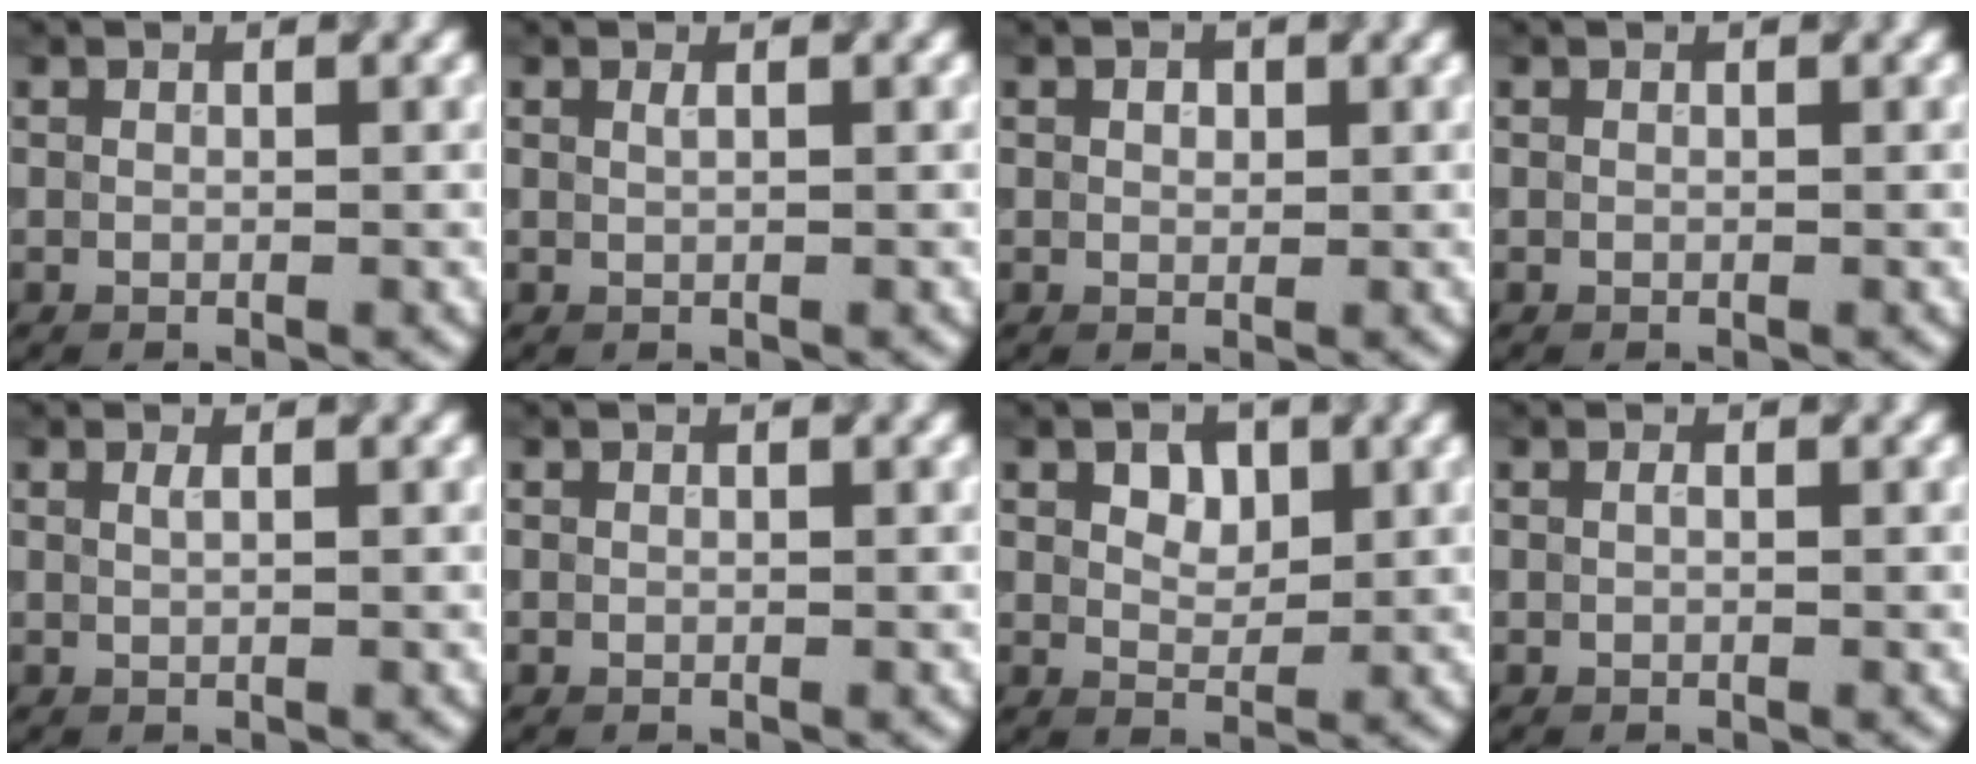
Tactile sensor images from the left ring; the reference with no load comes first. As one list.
[{"total": 0.6, "force": [0.3, 0.2, 0.5], "torque": [-0.005, 0.001, 0.004]}, {"total": 0.8, "force": [0.3, 0.6, 0.5], "torque": [-0.010, -0.001, 0.004]}, {"total": 0.0}, {"total": 0.7, "force": [0.3, 0.3, 0.6], "torque": [-0.008, 0.002, 0.004]}, {"total": 0.0}, {"total": 2.5, "force": [1.0, 1.6, 1.6], "torque": [-0.028, 0.002, 0.017]}, {"total": 0.0}]